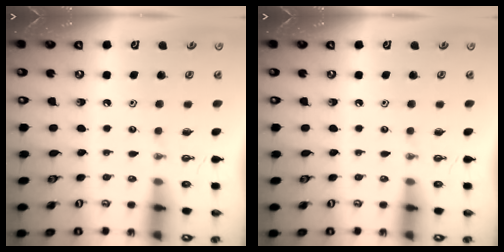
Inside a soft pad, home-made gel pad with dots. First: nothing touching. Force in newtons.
{"total": 0.0}